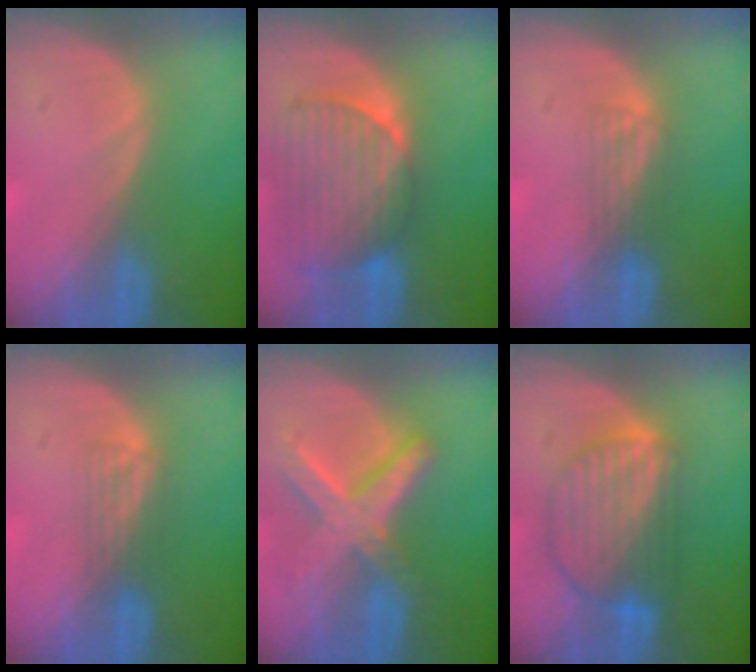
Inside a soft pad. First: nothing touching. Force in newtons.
{"total": 9.6, "press": 8.5, "slide": 4.5}
{"total": 2.5, "press": 2.2, "slide": 1.3}
{"total": 2.5, "press": 2.2, "slide": 1.3}
{"total": 8.3, "press": 7.1, "slide": 4.3}
{"total": 9.0, "press": 7.8, "slide": 4.4}